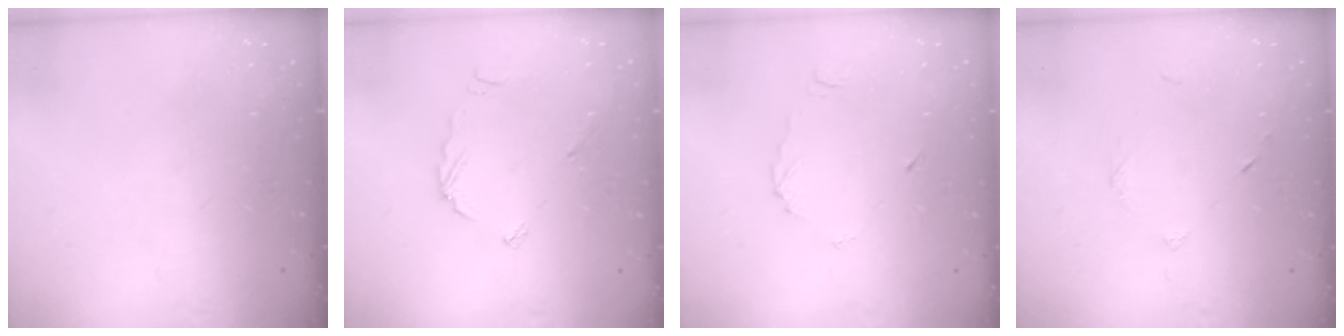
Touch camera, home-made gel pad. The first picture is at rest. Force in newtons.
{"total": 4.9, "press": 4.9, "slide": 0.4}
{"total": 4.9, "press": 4.9, "slide": 0.1}
{"total": 2.0, "press": 2.0, "slide": 0.2}